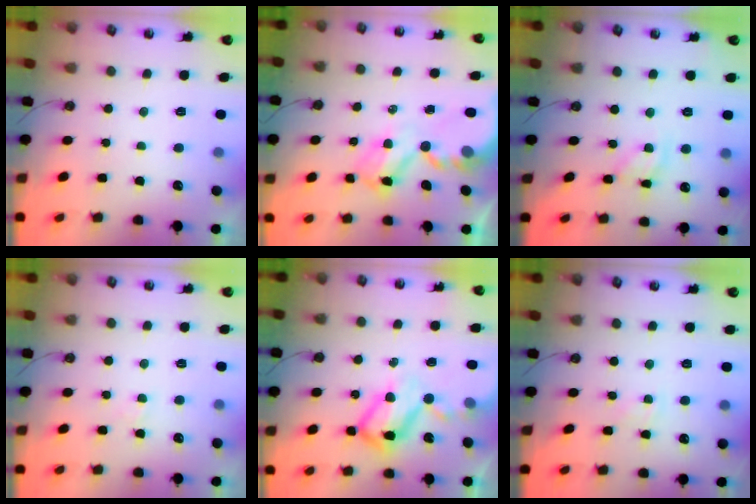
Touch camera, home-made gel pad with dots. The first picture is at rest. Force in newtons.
{"total": 6.9, "press": 6.9, "slide": 0.5}
{"total": 9.5, "press": 9.5, "slide": 0.6}
{"total": 1.9, "press": 1.9, "slide": 0.4}
{"total": 12.6, "press": 12.5, "slide": 1.2}
{"total": 2.8, "press": 2.8, "slide": 0.4}